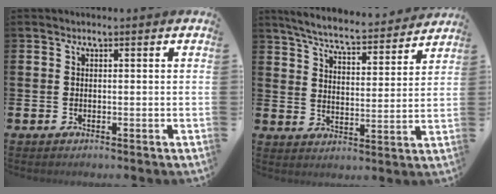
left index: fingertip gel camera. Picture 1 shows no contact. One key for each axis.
{"total": 6.3, "fx": 6.0, "fy": 0.5, "fz": 1.7, "tx": -0.059, "ty": -0.043, "tz": 0.102}